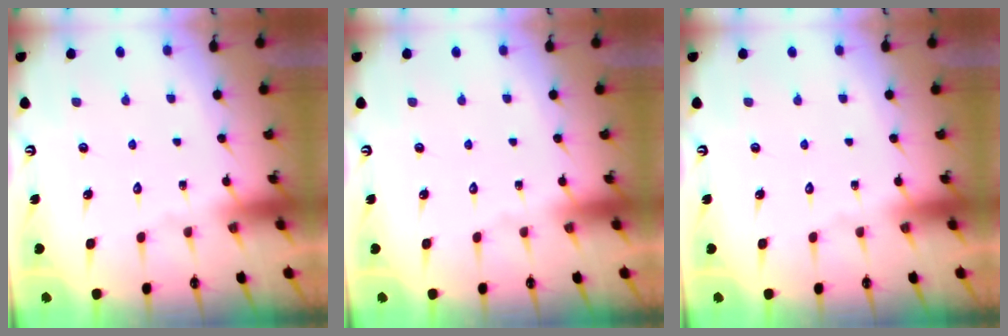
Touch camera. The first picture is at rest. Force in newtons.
{"total": 0.0}
{"total": 0.0}